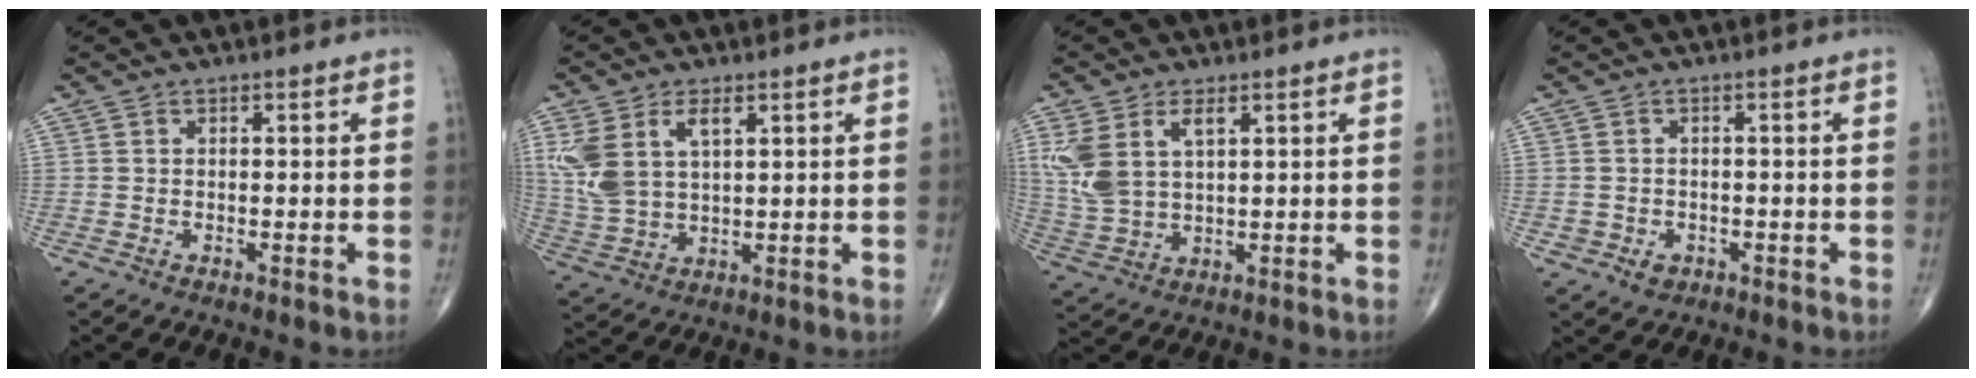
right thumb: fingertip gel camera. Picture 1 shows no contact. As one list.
[{"total": 10.8, "force": [4.1, 6.0, 8.0], "torque": [-0.175, -0.004, 0.093]}, {"total": 9.9, "force": [3.7, 5.4, 7.4], "torque": [-0.165, -0.003, 0.085]}, {"total": 2.7, "force": [-1.0, 2.3, 1.0], "torque": [-0.007, 0.005, -0.008]}]